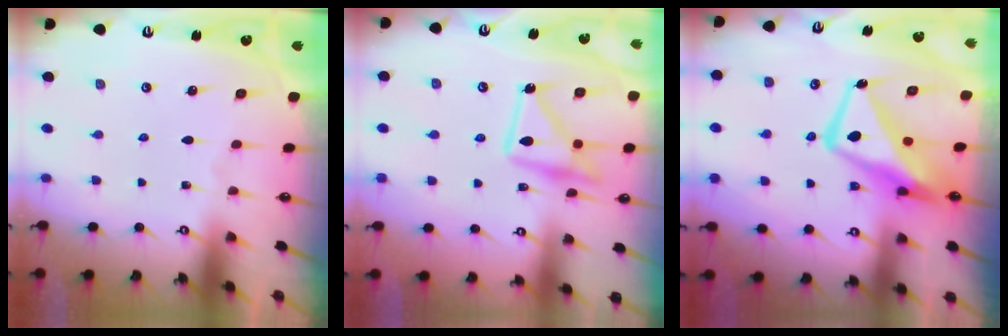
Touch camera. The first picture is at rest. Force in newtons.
{"total": 15.8, "press": 15.7, "slide": 1.1}
{"total": 13.2, "press": 13.1, "slide": 1.6}